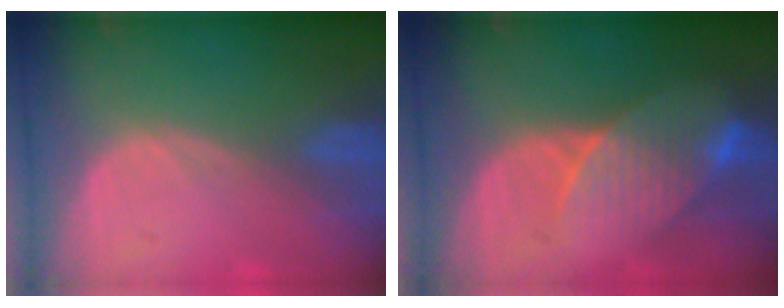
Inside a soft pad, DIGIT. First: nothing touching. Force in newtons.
{"total": 8.4, "press": 7.6, "slide": 3.6}